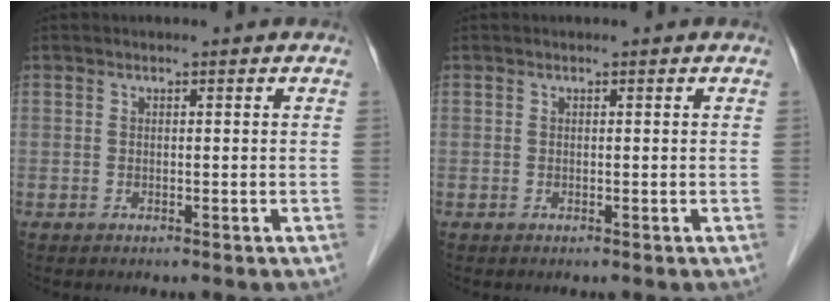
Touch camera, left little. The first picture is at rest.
{"total": 0.0}